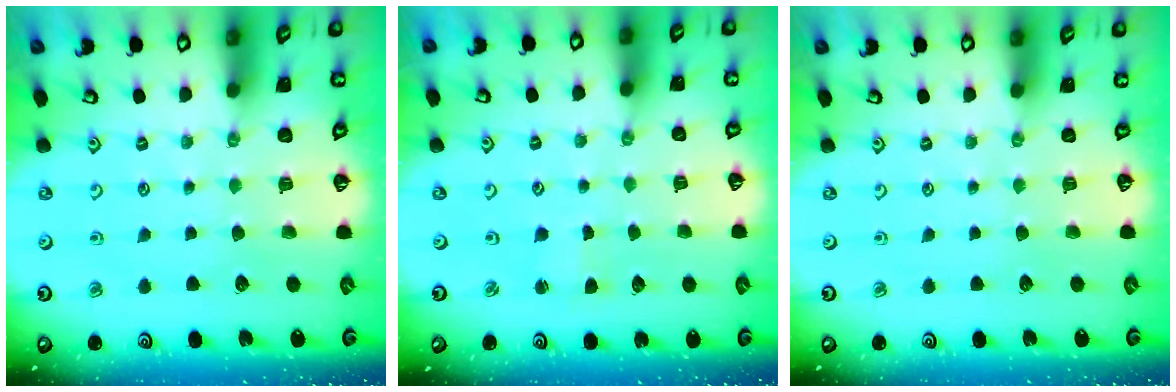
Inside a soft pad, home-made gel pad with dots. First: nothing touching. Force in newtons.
{"total": 1.5, "press": 1.5, "slide": 0.2}
{"total": 0.0}